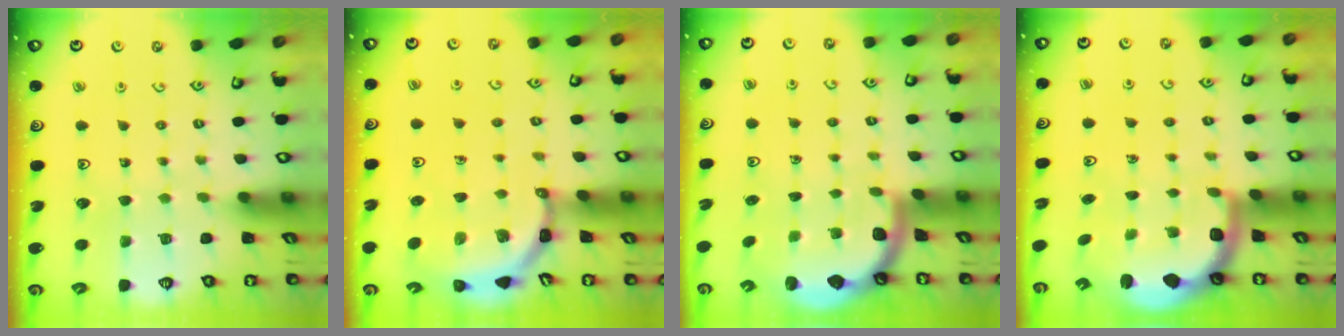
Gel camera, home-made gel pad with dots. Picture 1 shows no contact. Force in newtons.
{"total": 3.5, "press": 3.5, "slide": 0.2}
{"total": 1.8, "press": 1.8, "slide": 0.3}
{"total": 3.3, "press": 2.9, "slide": 1.7}